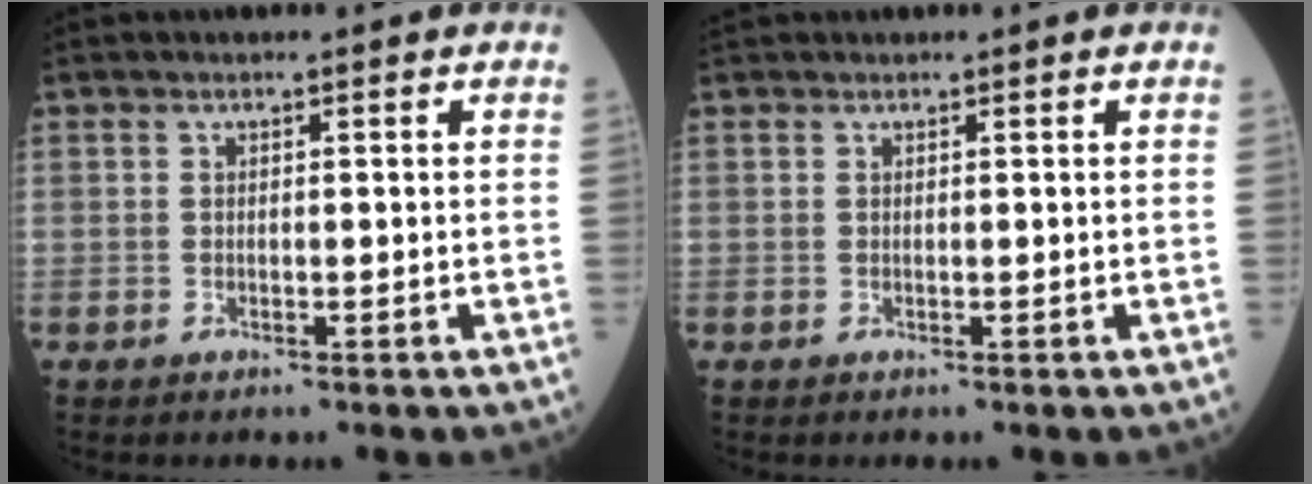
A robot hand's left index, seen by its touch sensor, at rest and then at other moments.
{"total": 1.0, "force": [0.9, 0.1, 0.1], "torque": [-0.009, 0.021, 0.021]}